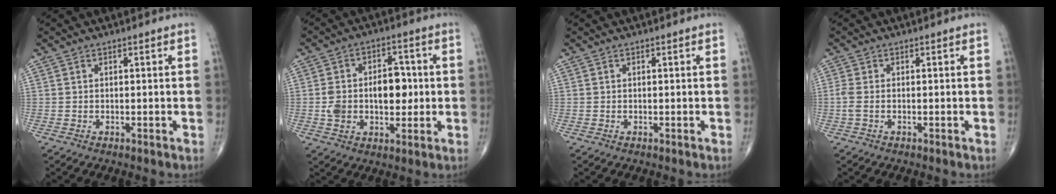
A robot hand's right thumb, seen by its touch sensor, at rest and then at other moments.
{"total": 11.0, "force": [-0.2, 6.8, 8.6], "torque": [-0.119, 0.021, 0.001]}
{"total": 0.0}
{"total": 1.9, "force": [-0.4, 0.8, 1.7], "torque": [-0.052, -0.002, -0.009]}